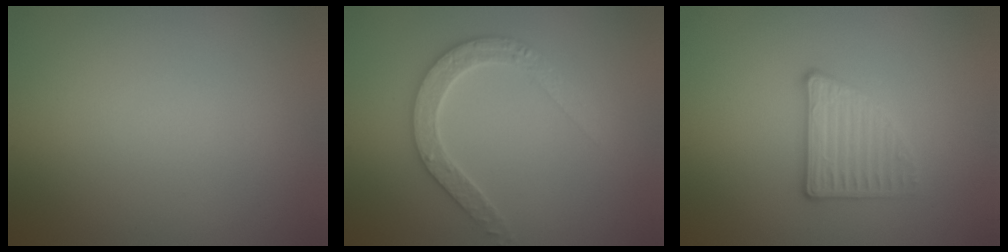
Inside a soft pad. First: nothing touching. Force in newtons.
{"total": 3.2, "press": 3.1, "slide": 0.7}
{"total": 3.1, "press": 2.9, "slide": 0.9}